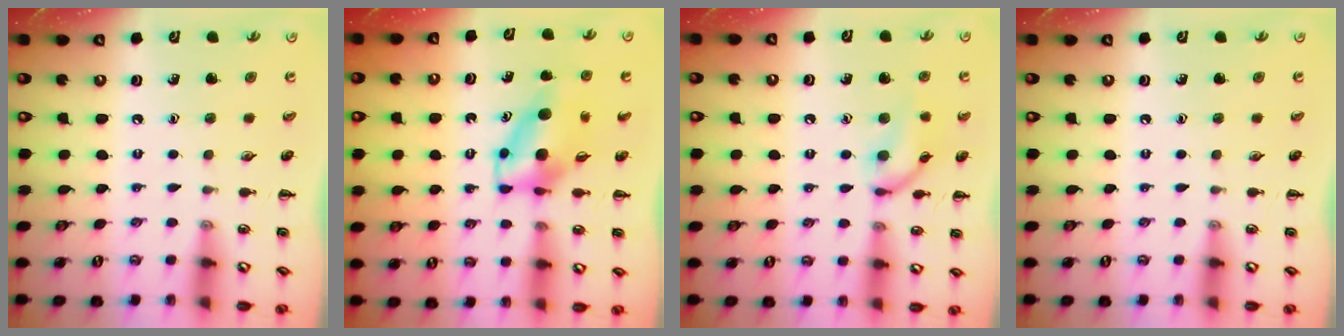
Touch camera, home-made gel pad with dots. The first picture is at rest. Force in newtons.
{"total": 5.8, "press": 5.6, "slide": 1.6}
{"total": 11.0, "press": 11.0, "slide": 0.6}
{"total": 0.0}